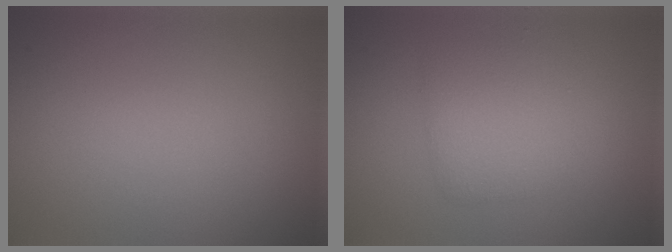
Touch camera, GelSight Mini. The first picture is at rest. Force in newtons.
{"total": 3.3, "press": 3.3, "slide": 0.1}